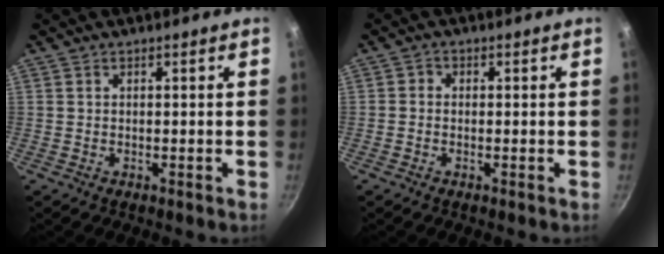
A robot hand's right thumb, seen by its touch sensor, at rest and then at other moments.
{"total": 1.2, "force": [-0.4, 1.0, 0.5], "torque": [-0.008, 0.006, -0.011]}